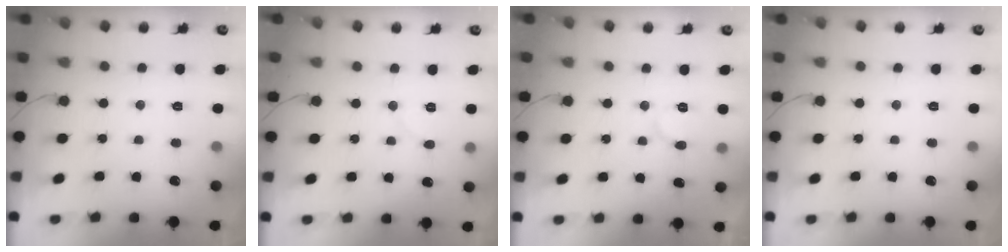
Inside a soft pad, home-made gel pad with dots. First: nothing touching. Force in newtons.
{"total": 5.2, "press": 5.2, "slide": 0.5}
{"total": 5.8, "press": 5.8, "slide": 0.1}
{"total": 0.0}